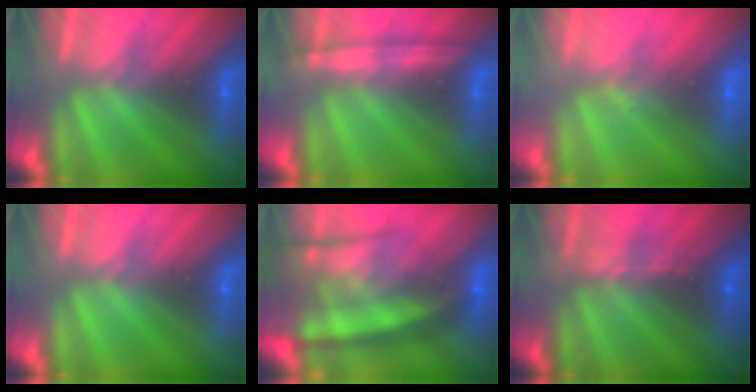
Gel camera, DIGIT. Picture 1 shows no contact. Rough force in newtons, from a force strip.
{"total": 1.2}
{"total": 5.0}
{"total": 0.0}
{"total": 5.7}
{"total": 2.9}